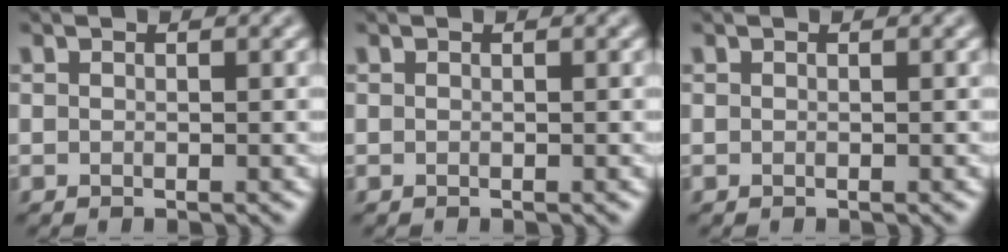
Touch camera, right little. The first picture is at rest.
{"total": 0.0}
{"total": 0.0}